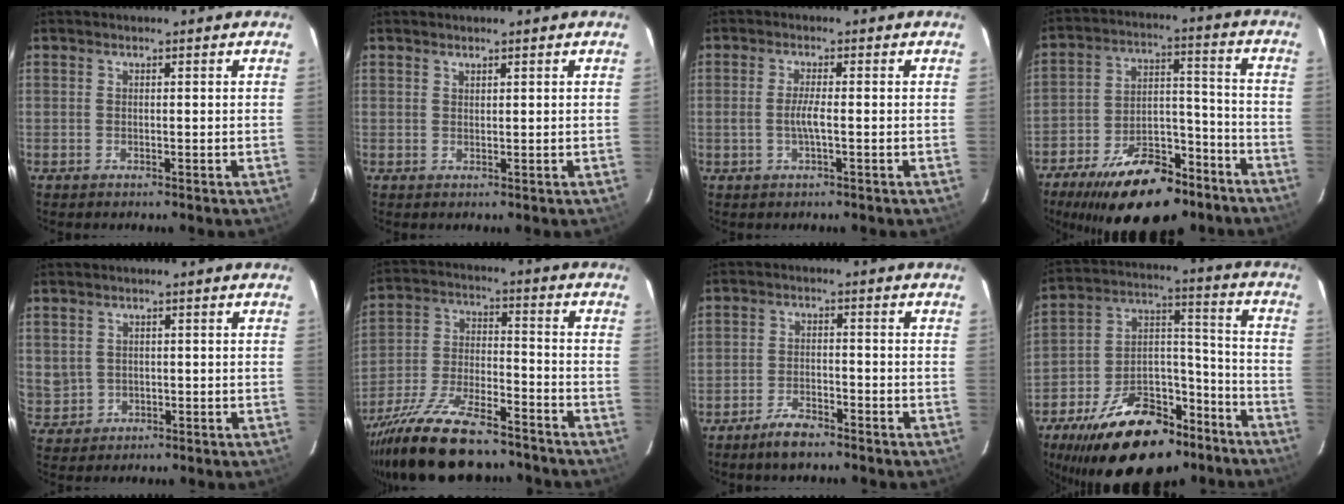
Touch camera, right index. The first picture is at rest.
{"total": 0.7, "force": [0.7, 0.2, 0.2], "torque": [-0.003, 0.002, 0.014]}
{"total": 2.8, "force": [-0.5, -0.1, 2.8], "torque": [-0.054, -0.001, -0.010]}
{"total": 21.4, "force": [-15.2, 9.6, 11.7], "torque": [-0.214, 0.015, -0.224]}
{"total": 5.5, "force": [0.5, 5.2, 1.5], "torque": [-0.040, 0.006, 0.028]}
{"total": 20.9, "force": [-16.4, 6.3, 11.2], "torque": [-0.222, -0.034, -0.267]}
{"total": 5.3, "force": [-4.3, 1.5, 2.7], "torque": [-0.071, 0.001, -0.079]}
{"total": 24.6, "force": [-16.6, 12.6, 13.2], "torque": [-0.252, 0.040, -0.241]}